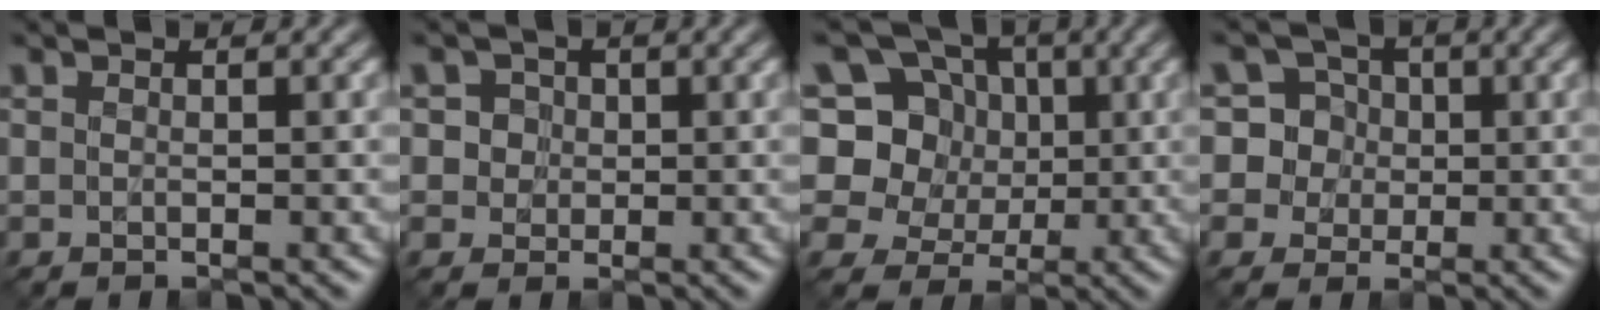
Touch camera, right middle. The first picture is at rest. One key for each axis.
{"total": 2.9, "fx": 1.0, "fy": 2.6, "fz": 1.1, "tx": -0.008, "ty": 0.010, "tz": 0.010}
{"total": 8.6, "fx": 2.8, "fy": 7.3, "fz": 3.5, "tx": -0.071, "ty": 0.019, "tz": 0.030}
{"total": 7.3, "fx": 1.5, "fy": 7.0, "fz": 1.6, "tx": -0.040, "ty": 0.040, "tz": 0.014}